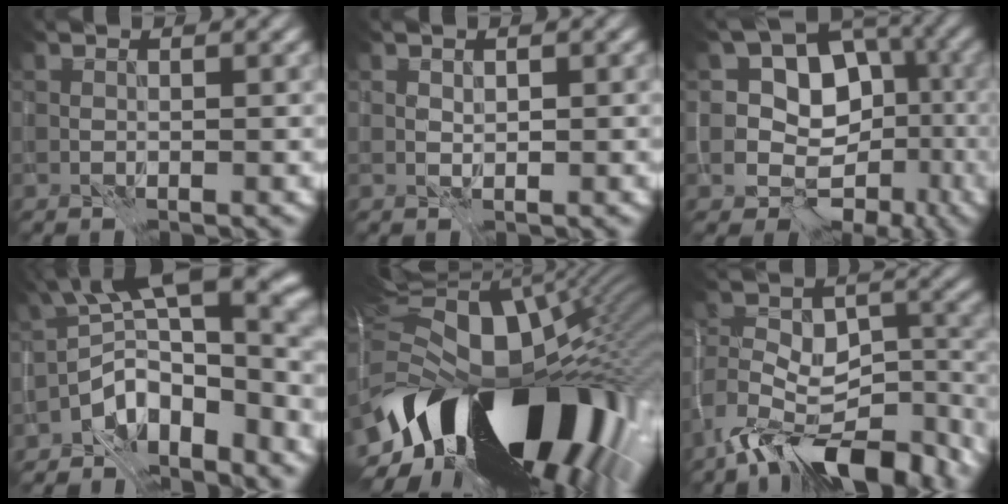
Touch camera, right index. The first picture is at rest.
{"total": 0.6, "force": [0.3, 0.4, 0.2], "torque": [-0.006, 0.002, 0.006]}
{"total": 9.9, "force": [-0.5, 8.6, 4.8], "torque": [-0.033, 0.022, -0.029]}
{"total": 9.9, "force": [-4.0, 4.6, 7.8], "torque": [-0.101, 0.012, -0.078]}
{"total": 19.4, "force": [-4.1, 11.0, 15.4], "torque": [-0.261, -0.021, -0.065]}
{"total": 12.2, "force": [-9.1, 5.5, 6.0], "torque": [-0.098, 0.007, -0.152]}